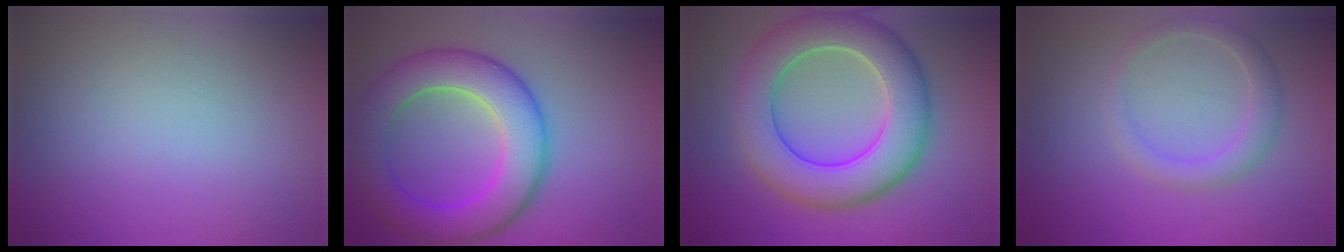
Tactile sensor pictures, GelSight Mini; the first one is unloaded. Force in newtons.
{"total": 8.0, "press": 8.0, "slide": 0.4}
{"total": 8.9, "press": 8.9, "slide": 0.4}
{"total": 2.4, "press": 2.4, "slide": 0.1}